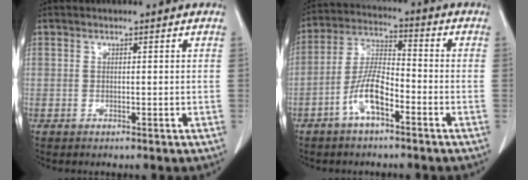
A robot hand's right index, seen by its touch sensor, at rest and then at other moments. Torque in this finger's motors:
{"motor_torque": [0.50, -0.30, -0.02, 0.00]}